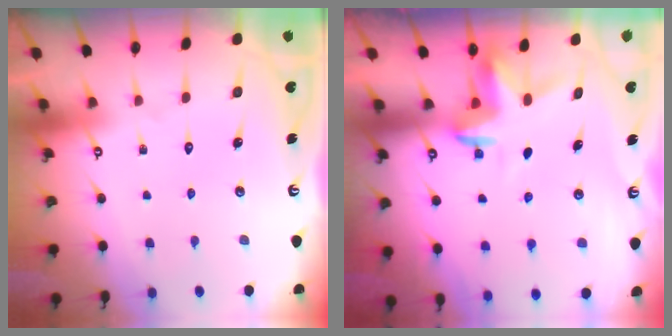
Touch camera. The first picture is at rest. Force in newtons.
{"total": 3.6, "press": 3.6, "slide": 0.2}